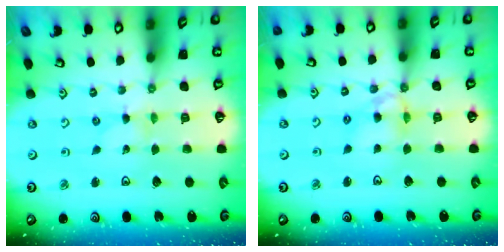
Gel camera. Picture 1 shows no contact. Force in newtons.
{"total": 8.2, "press": 8.1, "slide": 0.7}